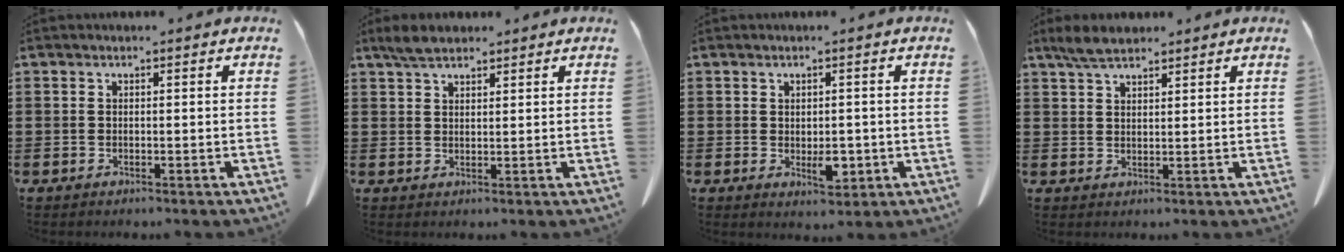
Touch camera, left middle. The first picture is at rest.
{"total": 3.3, "force": [2.6, 1.1, 1.6], "torque": [-0.038, 0.006, 0.050]}
{"total": 3.4, "force": [-0.5, 1.8, 2.8], "torque": [-0.033, -0.003, -0.009]}
{"total": 3.8, "force": [3.0, 1.2, 2.0], "torque": [-0.047, 0.003, 0.057]}